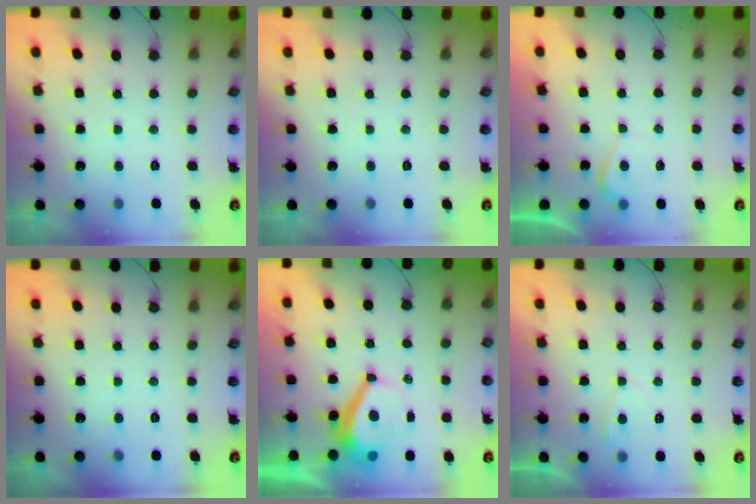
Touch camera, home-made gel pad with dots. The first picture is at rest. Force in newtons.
{"total": 0.0}
{"total": 0.7, "press": 0.6, "slide": 0.4}
{"total": 0.0}
{"total": 4.0, "press": 3.9, "slide": 0.3}
{"total": 1.3, "press": 1.2, "slide": 0.6}